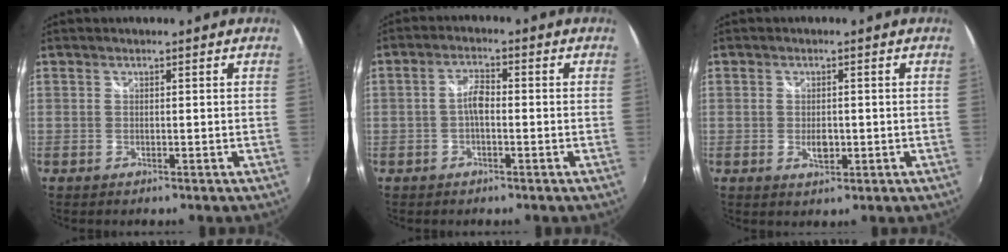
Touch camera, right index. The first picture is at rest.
{"total": 3.1, "force": [-0.8, 1.3, 2.7], "torque": [-0.055, 0.010, -0.016]}
{"total": 2.9, "force": [-0.5, 1.7, 2.3], "torque": [-0.040, -0.004, -0.007]}